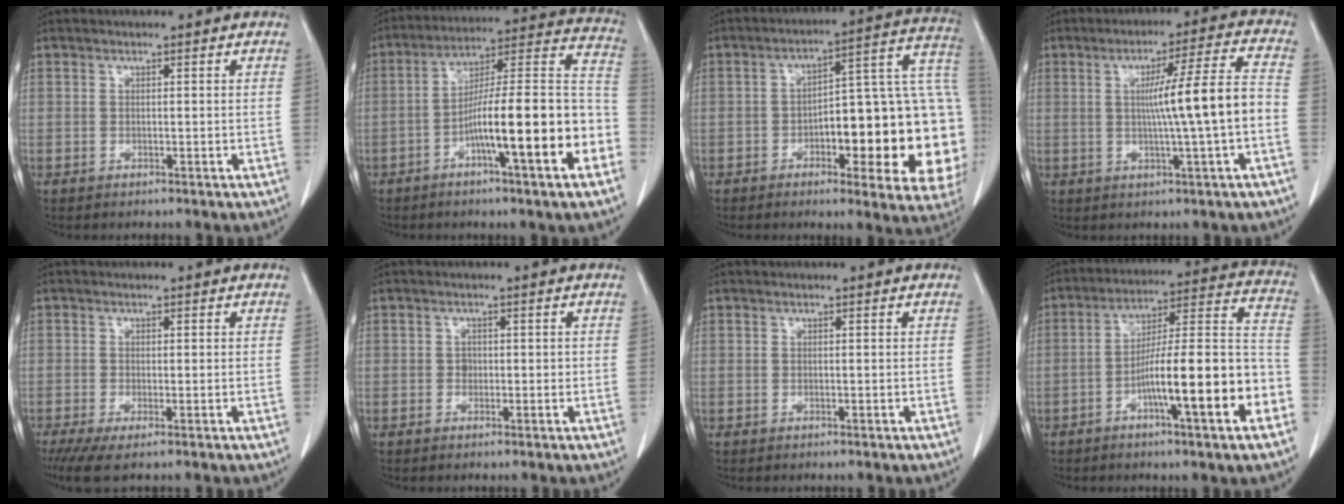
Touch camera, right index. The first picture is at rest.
{"total": 19.9, "force": [-6.7, 1.6, 18.7], "torque": [-0.225, 0.024, -0.102]}
{"total": 24.1, "force": [-4.2, 6.3, 22.8], "torque": [-0.215, 0.036, -0.044]}
{"total": 10.8, "force": [-0.7, -1.0, 10.8], "torque": [-0.165, 0.008, -0.010]}
{"total": 3.3, "force": [-1.6, 0.9, 2.7], "torque": [-0.049, -0.010, -0.028]}
{"total": 1.3, "force": [-0.1, 1.1, 0.6], "torque": [-0.008, 0.003, -0.001]}
{"total": 0.0}
{"total": 18.3, "force": [-6.5, 1.6, 17.1], "torque": [-0.224, 0.022, -0.097]}